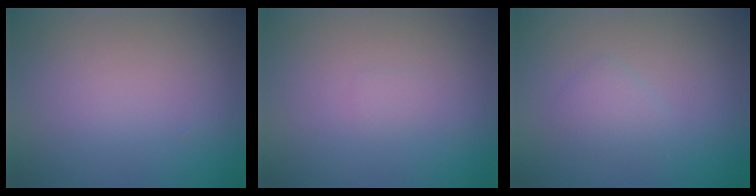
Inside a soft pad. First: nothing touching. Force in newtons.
{"total": 0.5, "press": 0.5, "slide": 0.0}
{"total": 1.4, "press": 1.4, "slide": 0.1}